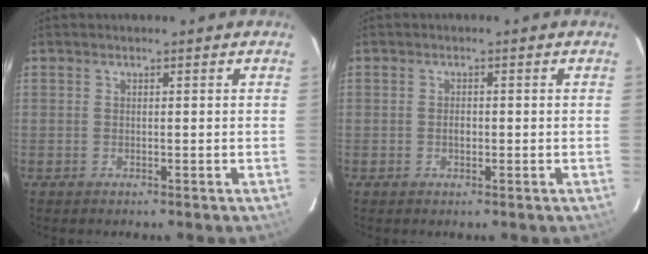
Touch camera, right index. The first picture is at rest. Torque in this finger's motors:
{"motor_torque": [0.61, -0.09, 0.29, 0.05]}